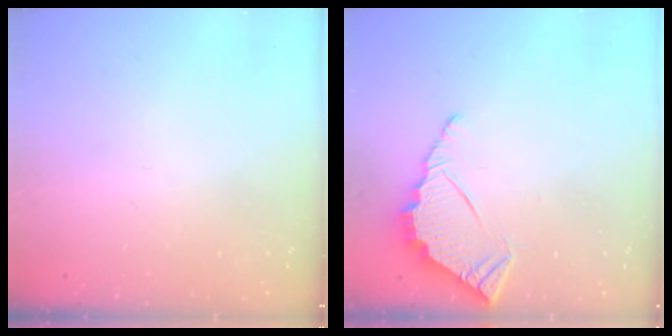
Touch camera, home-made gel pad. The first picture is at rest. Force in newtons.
{"total": 5.1, "press": 5.1, "slide": 0.4}